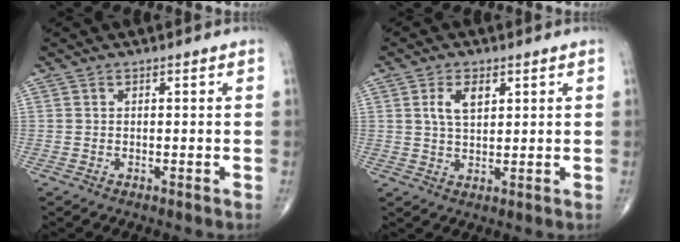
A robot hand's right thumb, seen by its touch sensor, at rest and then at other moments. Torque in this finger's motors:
{"motor_torque": [0.01, 0.04, 0.14, -0.02, 0.05]}